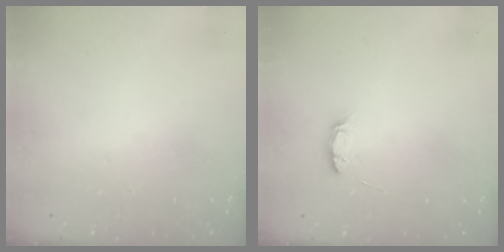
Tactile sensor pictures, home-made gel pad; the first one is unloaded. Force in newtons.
{"total": 4.0, "press": 3.9, "slide": 0.5}